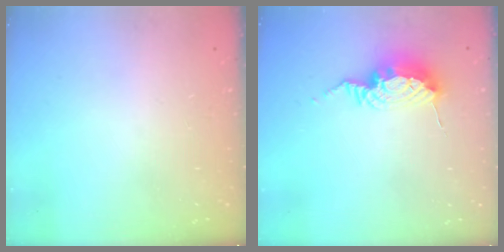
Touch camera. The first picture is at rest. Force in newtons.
{"total": 10.0, "press": 10.0, "slide": 1.1}